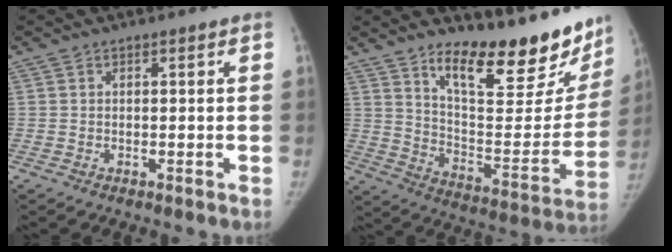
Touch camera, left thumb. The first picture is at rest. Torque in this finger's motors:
{"motor_torque": [1.33, 1.33, 0.09, -0.02, 0.04]}